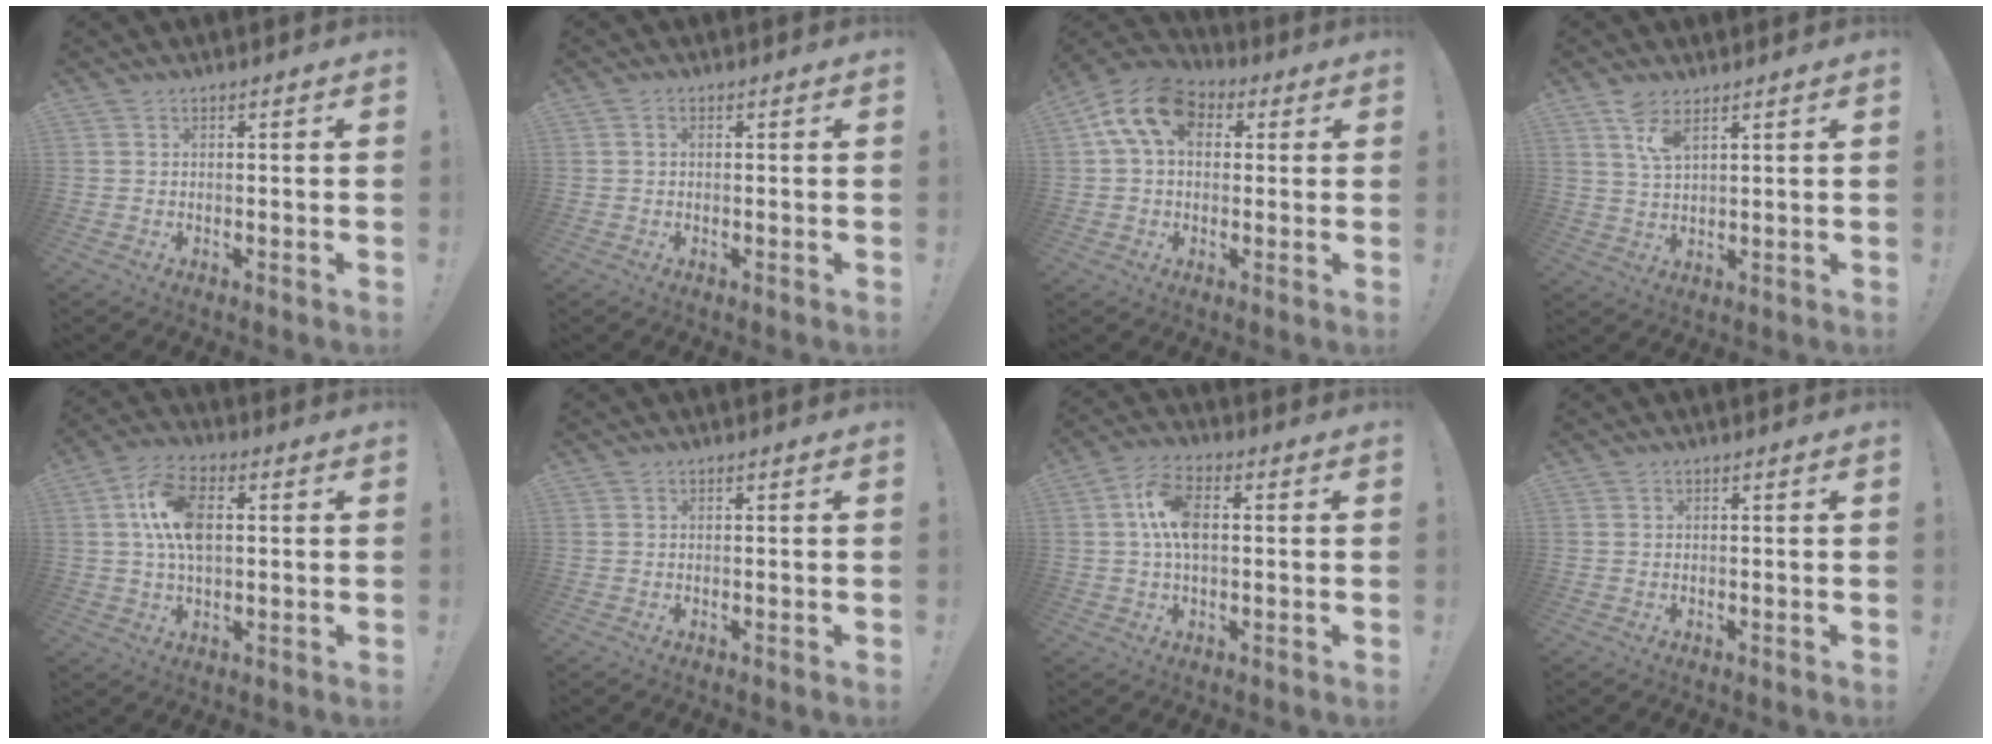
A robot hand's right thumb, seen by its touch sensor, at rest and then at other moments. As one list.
[{"total": 0.7, "force": [0.1, 0.4, 0.6], "torque": [-0.009, 0.001, 0.000]}, {"total": 13.1, "force": [4.0, 8.8, 8.9], "torque": [-0.161, 0.007, 0.077]}, {"total": 6.4, "force": [3.9, 2.3, 4.6], "torque": [-0.087, -0.010, 0.069]}, {"total": 11.9, "force": [1.8, 6.9, 9.6], "torque": [-0.182, 0.007, 0.033]}, {"total": 0.0}, {"total": 9.3, "force": [0.9, 5.1, 7.7], "torque": [-0.155, 0.006, 0.016]}, {"total": 0.0}]